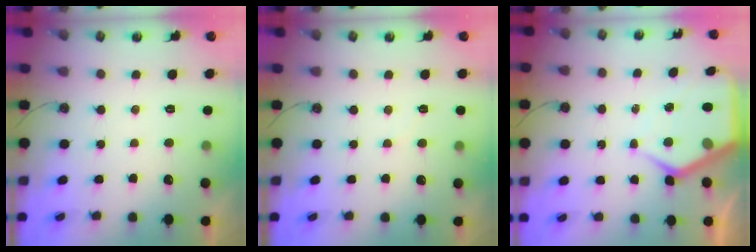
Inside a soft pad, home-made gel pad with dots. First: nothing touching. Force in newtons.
{"total": 3.0, "press": 2.9, "slide": 0.4}
{"total": 8.8, "press": 8.7, "slide": 0.9}